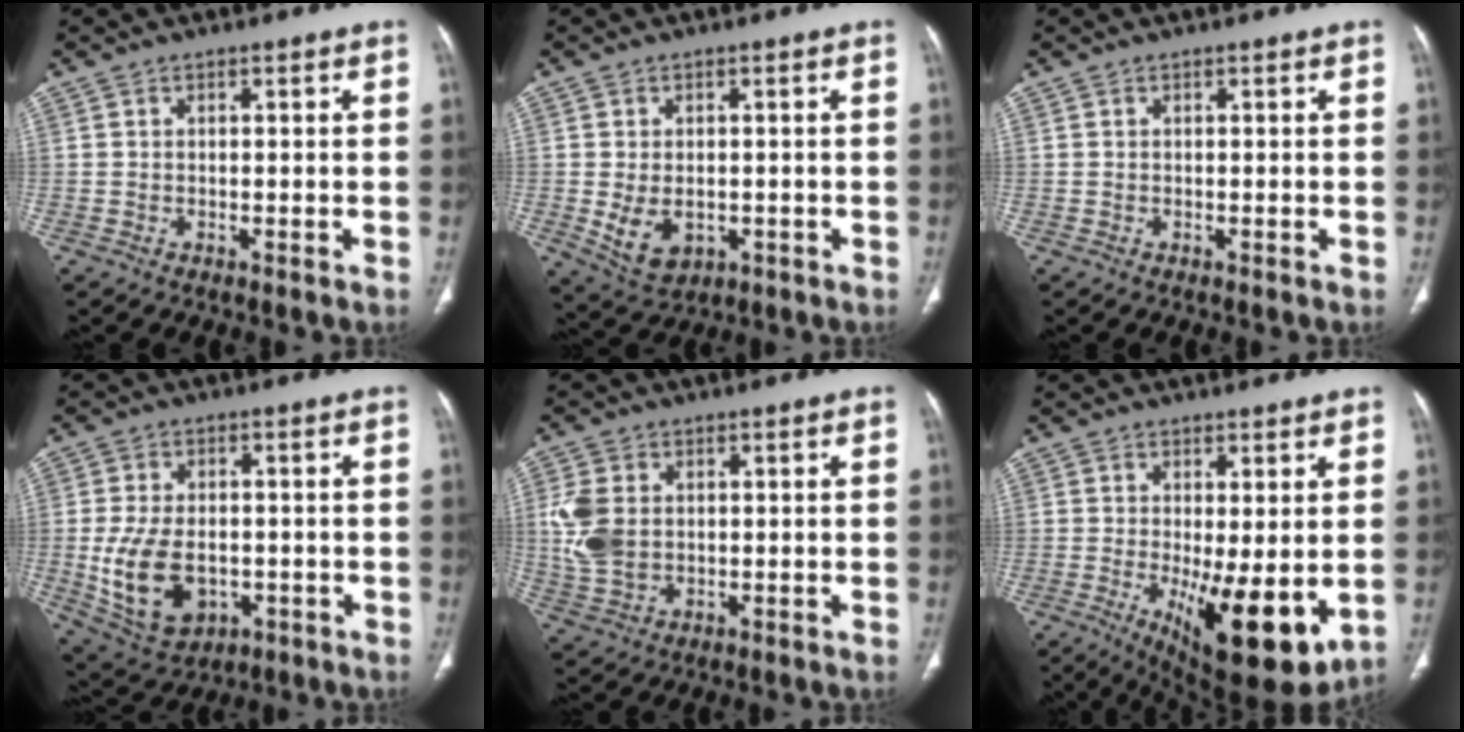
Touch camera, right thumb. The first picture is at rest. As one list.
[{"total": 6.6, "force": [-1.2, 4.6, 4.5], "torque": [-0.070, -0.005, -0.001]}, {"total": 0.0}, {"total": 12.9, "force": [-2.3, 8.5, 9.4], "torque": [-0.164, -0.001, -0.019]}, {"total": 8.5, "force": [1.0, 6.2, 5.8], "torque": [-0.122, -0.001, 0.027]}, {"total": 13.4, "force": [-2.6, 4.6, 12.3], "torque": [-0.182, -0.031, -0.023]}]